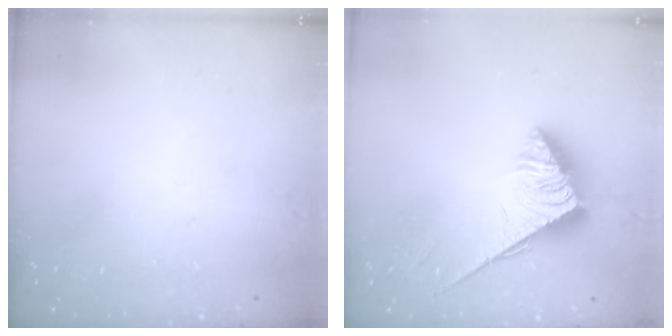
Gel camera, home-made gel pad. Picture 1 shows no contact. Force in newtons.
{"total": 3.6, "press": 3.6, "slide": 0.6}